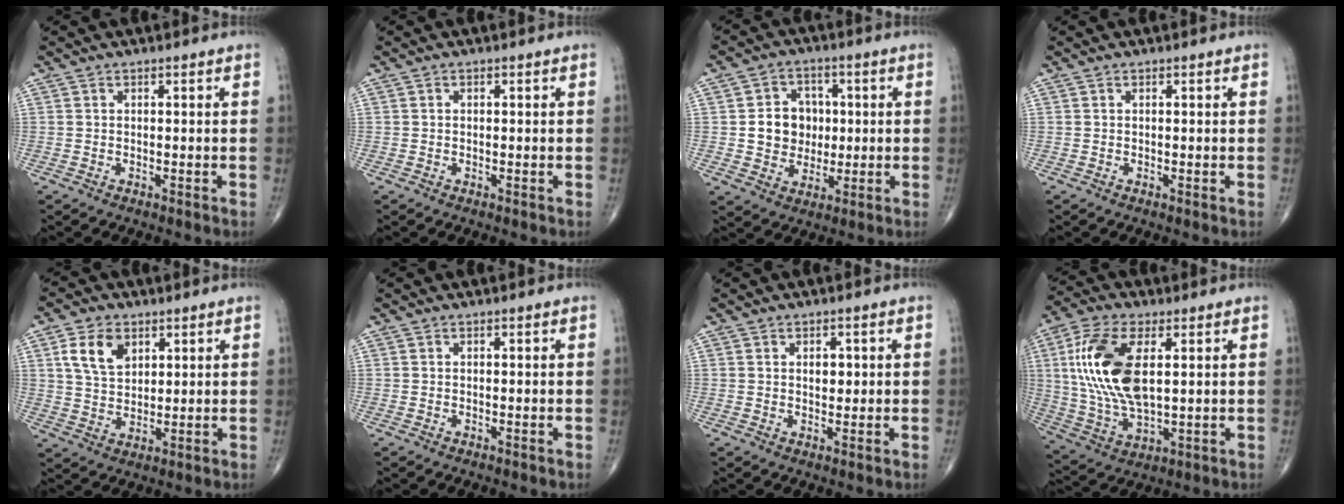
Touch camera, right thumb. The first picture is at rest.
{"total": 0.0}
{"total": 9.0, "force": [0.6, 7.9, 4.3], "torque": [-0.024, 0.005, 0.010]}
{"total": 0.0}
{"total": 8.2, "force": [3.5, 5.4, 5.1], "torque": [-0.077, -0.013, 0.070]}
{"total": 0.0}
{"total": 2.5, "force": [0.6, 1.6, 1.8], "torque": [-0.010, -0.003, 0.006]}
{"total": 17.1, "force": [3.4, 8.2, 14.6], "torque": [-0.299, -0.007, 0.070]}